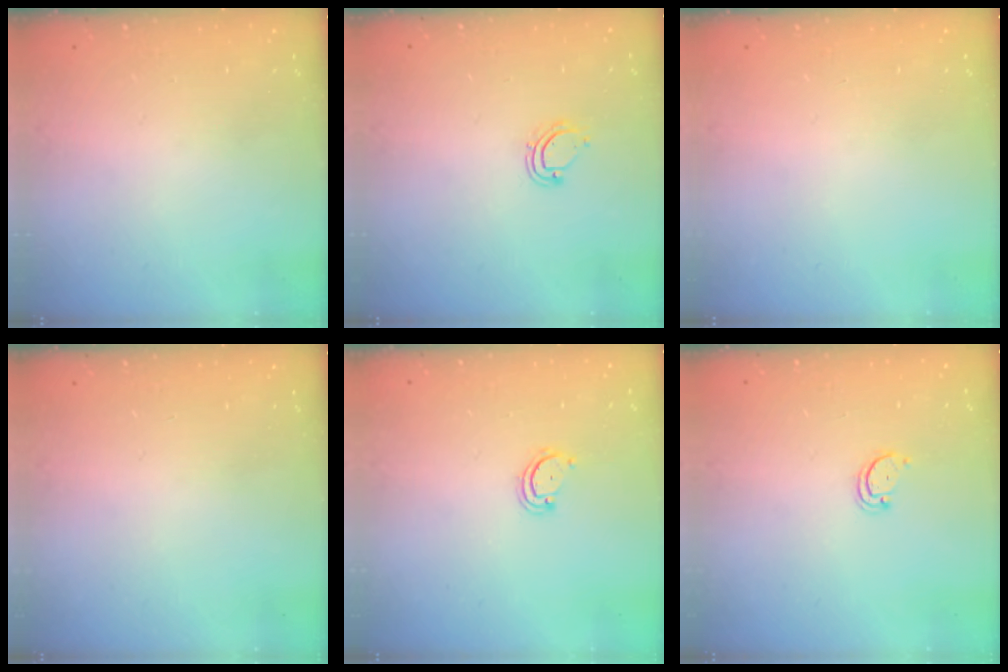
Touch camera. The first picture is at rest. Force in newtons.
{"total": 5.2, "press": 5.2, "slide": 0.4}
{"total": 0.0}
{"total": 0.0}
{"total": 2.6, "press": 2.6, "slide": 0.3}
{"total": 2.2, "press": 2.2, "slide": 0.4}